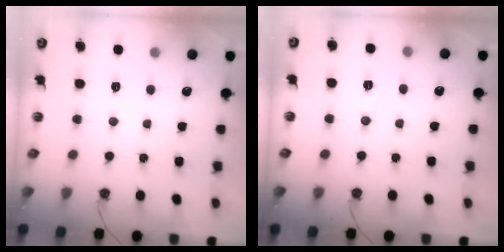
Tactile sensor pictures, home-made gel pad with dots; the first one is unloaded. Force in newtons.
{"total": 7.0, "press": 5.4, "slide": 4.4}